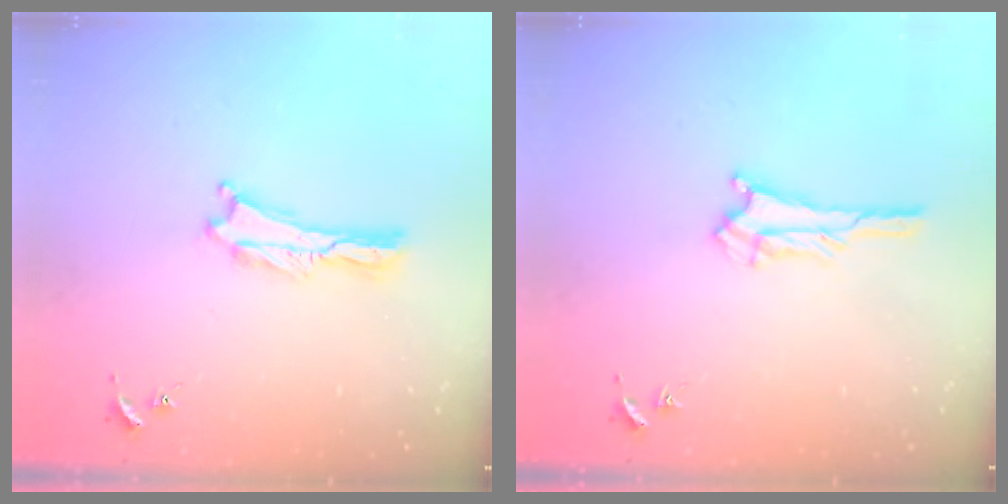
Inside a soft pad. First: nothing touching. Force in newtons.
{"total": 2.3, "press": 2.2, "slide": 0.2}